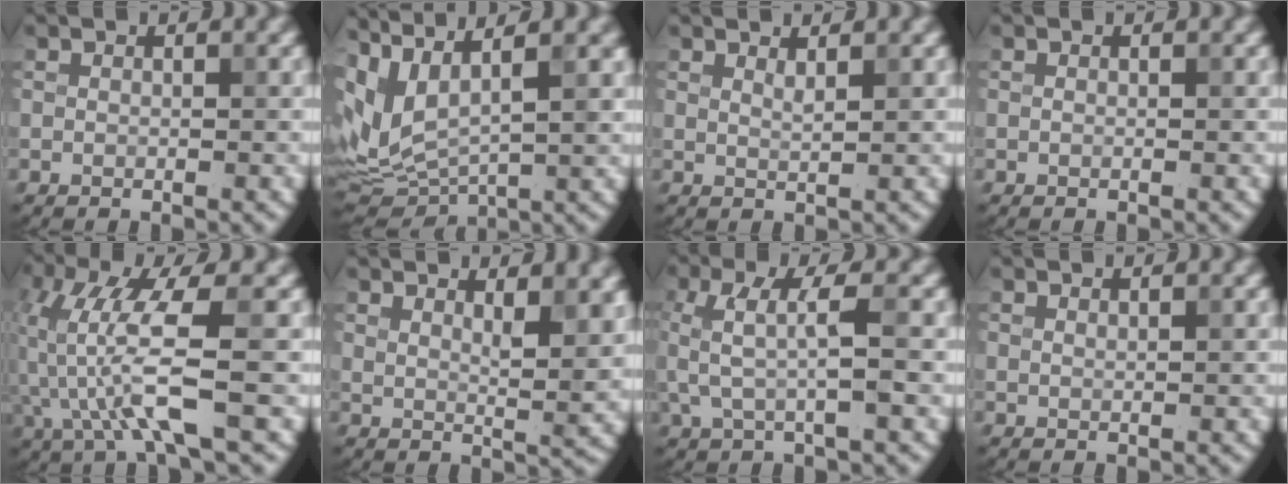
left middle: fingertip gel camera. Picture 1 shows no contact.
{"total": 8.8, "force": [3.8, 3.4, 7.1], "torque": [-0.178, 0.002, 0.083]}
{"total": 1.0, "force": [0.8, 0.2, 0.7], "torque": [-0.006, -0.001, 0.013]}
{"total": 0.0}
{"total": 6.8, "force": [-1.5, 1.4, 6.4], "torque": [-0.147, 0.004, -0.028]}
{"total": 4.8, "force": [2.9, 1.5, 3.6], "torque": [-0.041, -0.003, 0.047]}
{"total": 3.9, "force": [0.2, 0.9, 3.7], "torque": [-0.079, 0.003, 0.005]}
{"total": 0.5, "force": [0.4, 0.1, 0.3], "torque": [0.000, -0.001, 0.008]}